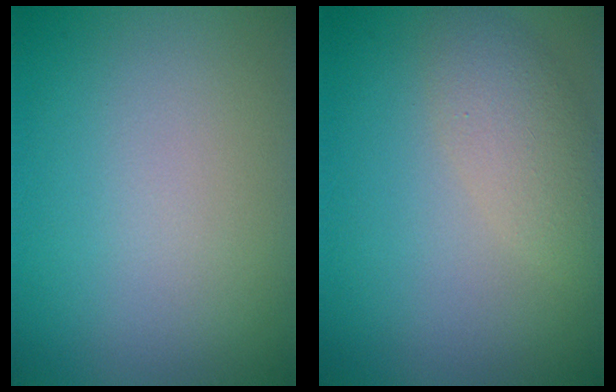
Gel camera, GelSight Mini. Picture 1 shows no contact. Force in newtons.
{"total": 3.2, "press": 3.2, "slide": 0.2}